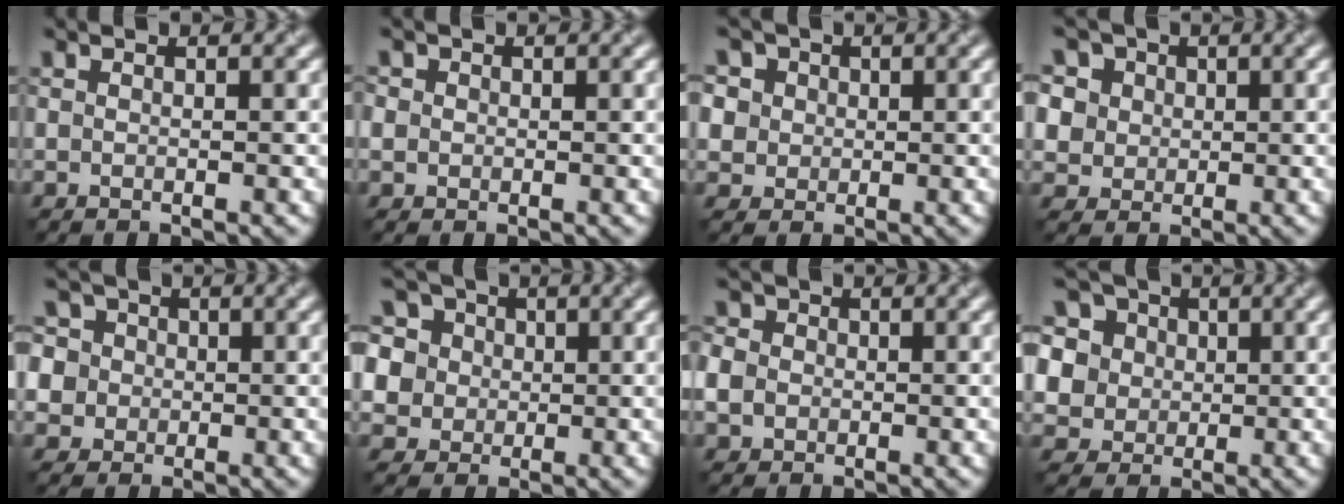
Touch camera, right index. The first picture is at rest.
{"total": 1.8, "force": [0.4, 1.6, 0.6], "torque": [-0.007, 0.008, 0.000]}
{"total": 7.6, "force": [3.5, 6.0, 3.1], "torque": [-0.066, 0.026, 0.036]}
{"total": 9.8, "force": [4.8, 7.4, 4.2], "torque": [-0.098, 0.027, 0.060]}
{"total": 8.9, "force": [3.1, 7.4, 3.8], "torque": [-0.075, 0.037, 0.017]}
{"total": 11.1, "force": [4.9, 8.6, 5.1], "torque": [-0.113, 0.040, 0.060]}
{"total": 5.5, "force": [0.0, 4.9, 2.5], "torque": [-0.055, 0.026, -0.031]}
{"total": 12.7, "force": [6.1, 9.4, 5.9], "torque": [-0.142, 0.043, 0.086]}